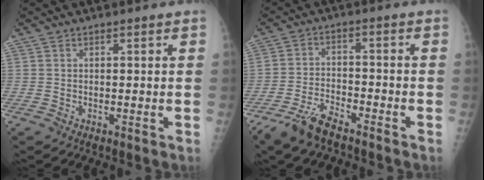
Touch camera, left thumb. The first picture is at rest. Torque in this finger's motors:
{"motor_torque": [0.56, 0.44, 0.45, 0.46, 0.12]}